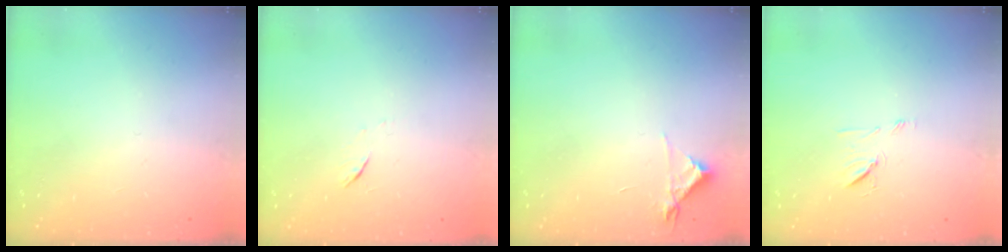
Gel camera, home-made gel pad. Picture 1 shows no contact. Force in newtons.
{"total": 4.5, "press": 4.5, "slide": 0.7}
{"total": 5.0, "press": 4.9, "slide": 0.7}
{"total": 7.2, "press": 7.2, "slide": 0.8}